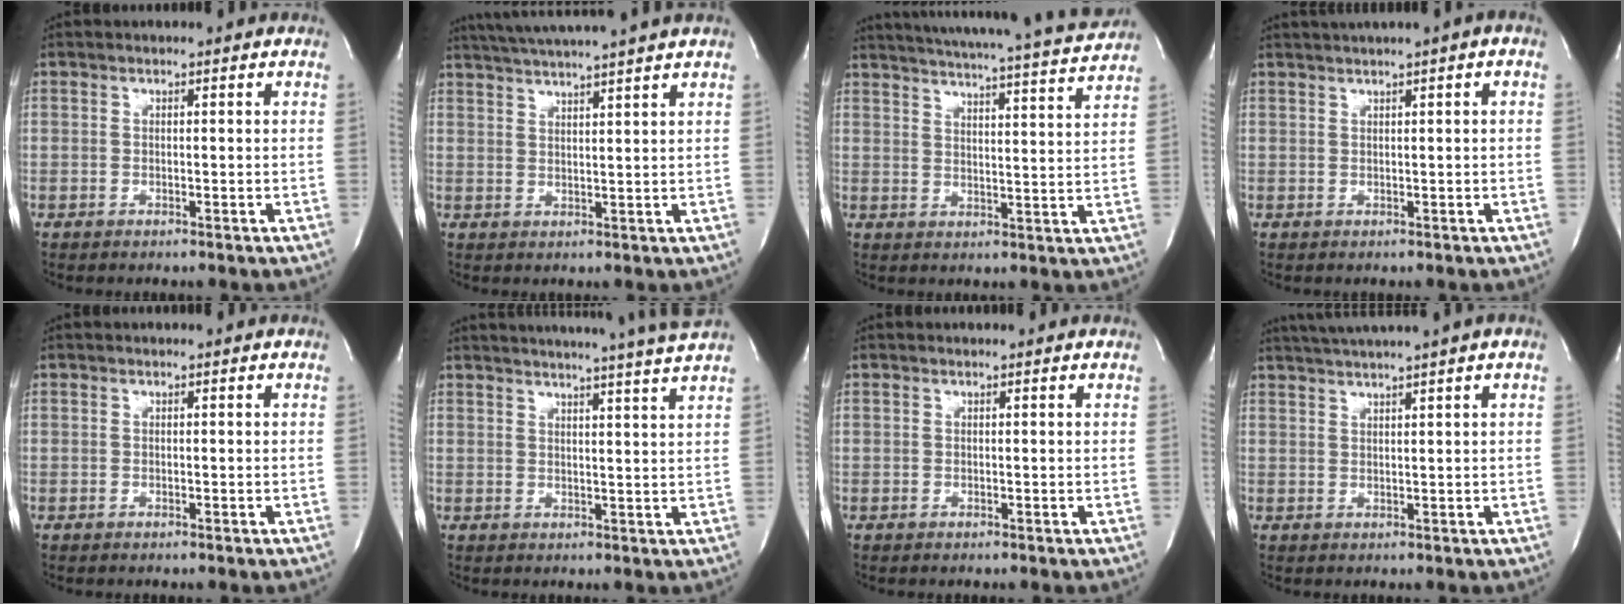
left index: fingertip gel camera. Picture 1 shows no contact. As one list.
[{"total": 10.7, "force": [9.3, -1.6, 5.0], "torque": [-0.090, 0.008, 0.132]}, {"total": 20.0, "force": [18.6, -0.6, 7.2], "torque": [-0.119, -0.043, 0.237]}, {"total": 2.7, "force": [1.2, -0.3, 2.4], "torque": [-0.047, 0.008, 0.023]}, {"total": 0.0}, {"total": 14.4, "force": [13.0, -2.0, 5.9], "torque": [-0.100, -0.041, 0.155]}, {"total": 0.0}, {"total": 5.7, "force": [4.4, -1.5, 3.3], "torque": [-0.053, 0.015, 0.071]}]